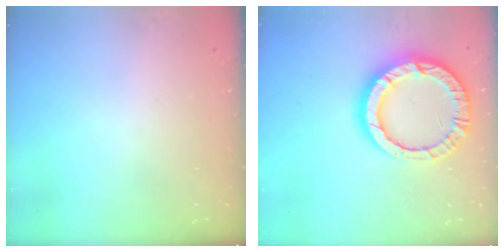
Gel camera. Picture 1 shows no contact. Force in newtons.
{"total": 19.2, "press": 19.1, "slide": 1.9}